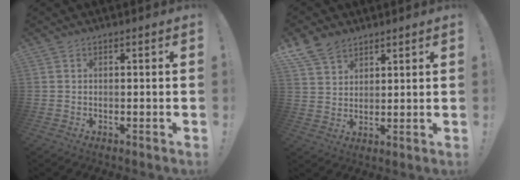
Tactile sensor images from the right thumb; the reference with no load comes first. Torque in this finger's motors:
{"motor_torque": [0.01, 0.01, 0.14, 0.05, 0.09]}